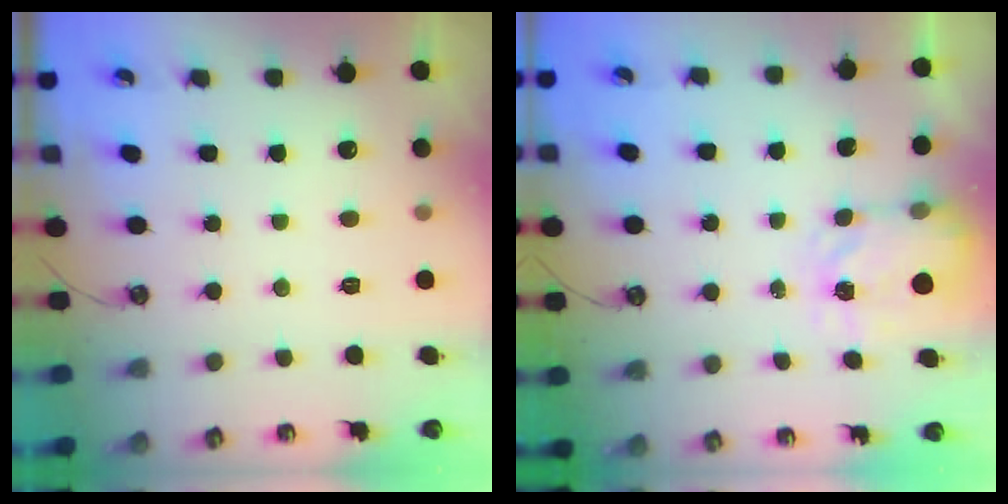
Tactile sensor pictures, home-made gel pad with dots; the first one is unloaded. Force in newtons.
{"total": 3.8, "press": 3.8, "slide": 0.5}